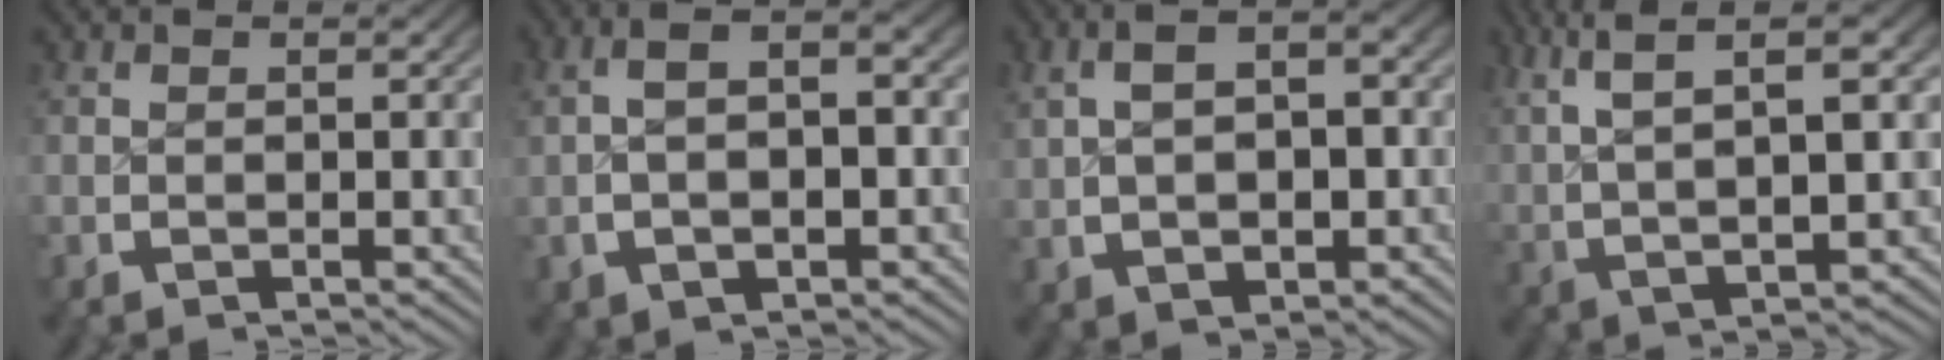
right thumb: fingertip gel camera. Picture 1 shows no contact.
{"total": 4.8, "force": [0.4, 2.4, 4.1], "torque": [-0.064, 0.012, 0.002]}
{"total": 5.8, "force": [0.8, 3.4, 4.6], "torque": [-0.072, 0.007, 0.015]}
{"total": 9.2, "force": [4.2, 3.8, 7.3], "torque": [-0.126, 0.011, 0.071]}